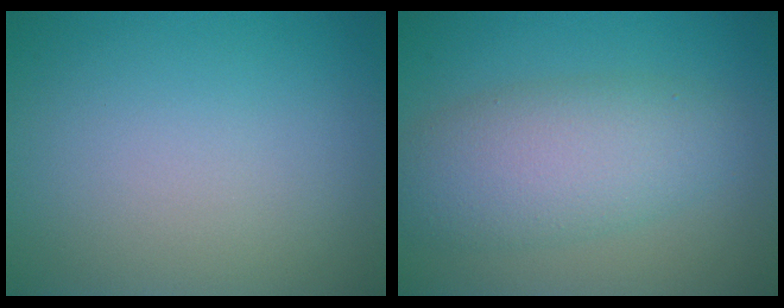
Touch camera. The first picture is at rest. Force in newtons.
{"total": 6.0, "press": 6.0, "slide": 0.4}